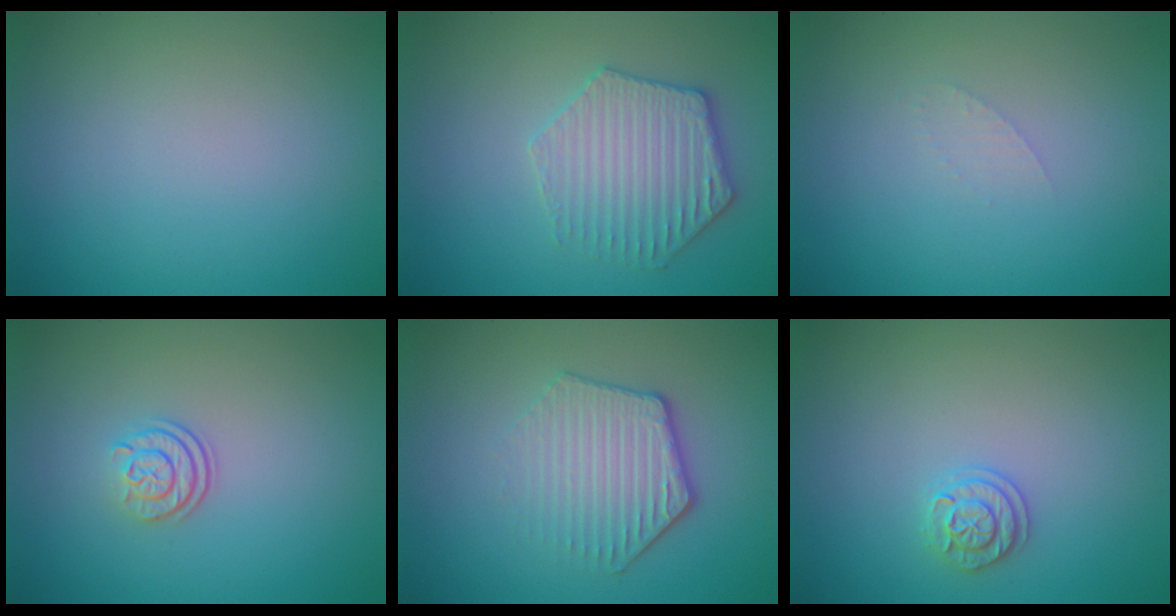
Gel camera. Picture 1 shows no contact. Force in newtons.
{"total": 3.9, "press": 3.9, "slide": 0.3}
{"total": 0.7, "press": 0.7, "slide": 0.1}
{"total": 2.3, "press": 1.7, "slide": 1.6}
{"total": 4.1, "press": 3.4, "slide": 2.3}
{"total": 1.8, "press": 1.8, "slide": 0.5}